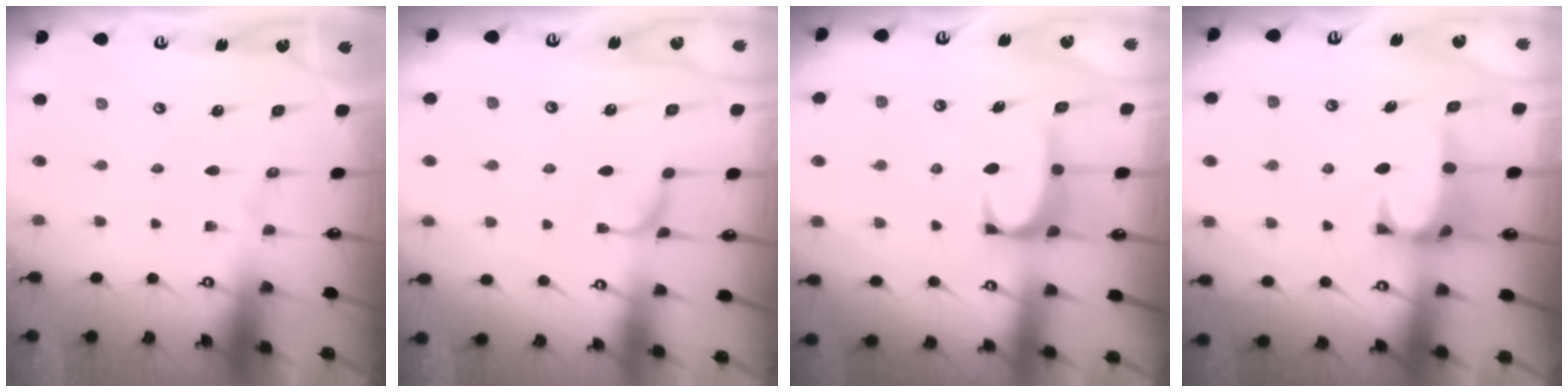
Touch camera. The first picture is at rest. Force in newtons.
{"total": 2.6, "press": 2.6, "slide": 0.5}
{"total": 1.4, "press": 1.3, "slide": 0.5}
{"total": 1.0, "press": 0.7, "slide": 0.8}